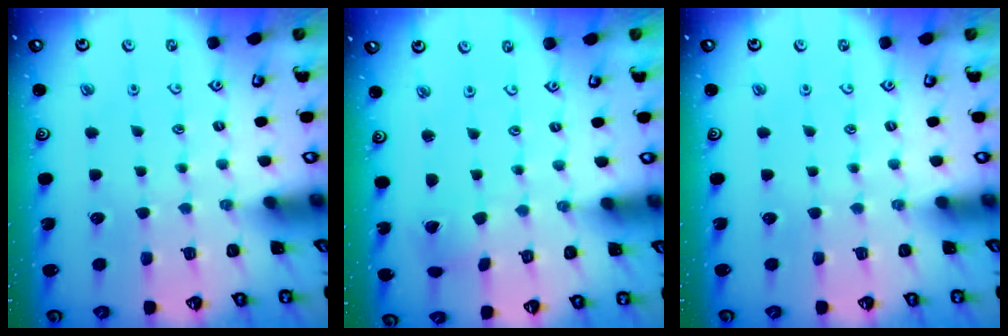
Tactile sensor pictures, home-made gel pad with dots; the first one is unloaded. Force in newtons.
{"total": 1.8, "press": 1.8, "slide": 0.4}
{"total": 0.0}